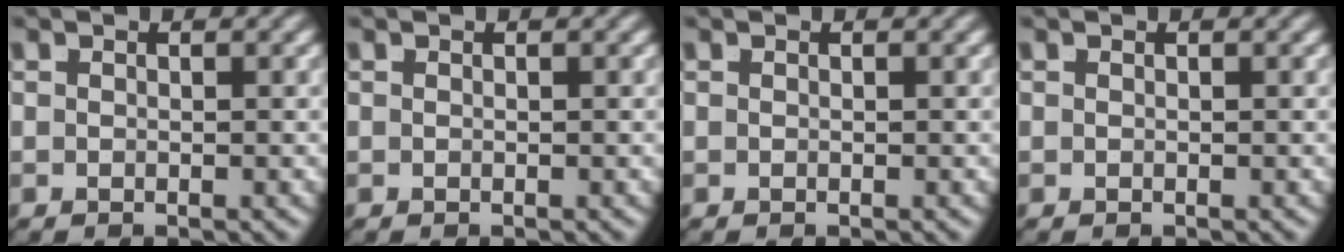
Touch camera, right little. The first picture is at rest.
{"total": 0.0}
{"total": 0.0}
{"total": 0.0}